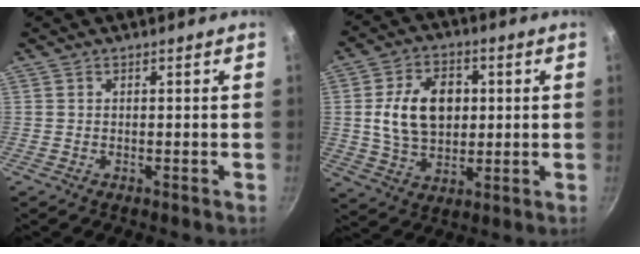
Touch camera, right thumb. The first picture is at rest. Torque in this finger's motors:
{"motor_torque": [0.02, 0.14, 0.71, -0.07, 0.27]}